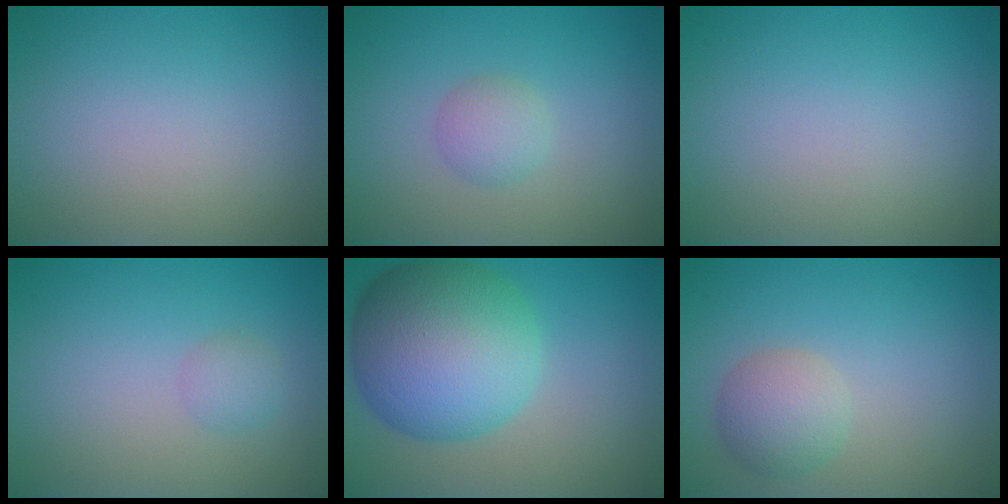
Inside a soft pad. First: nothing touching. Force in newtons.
{"total": 1.9, "press": 1.9, "slide": 0.1}
{"total": 0.0}
{"total": 1.3, "press": 1.3, "slide": 0.0}
{"total": 12.4, "press": 12.4, "slide": 0.2}
{"total": 3.0, "press": 3.0, "slide": 0.1}